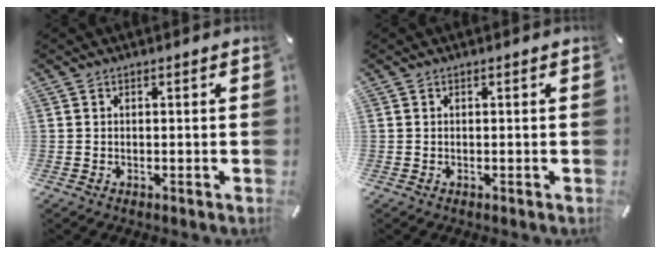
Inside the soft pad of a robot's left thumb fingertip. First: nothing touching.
{"total": 0.0}